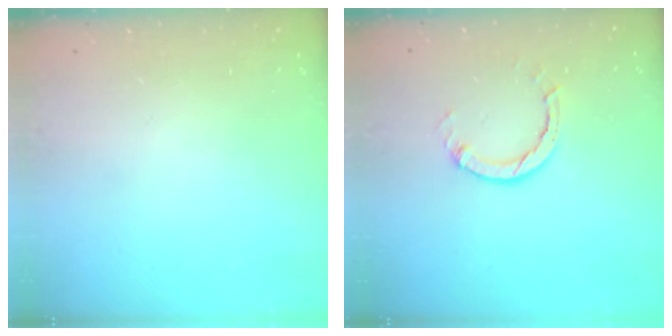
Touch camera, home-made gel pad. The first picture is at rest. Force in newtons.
{"total": 2.7, "press": 2.7, "slide": 0.3}